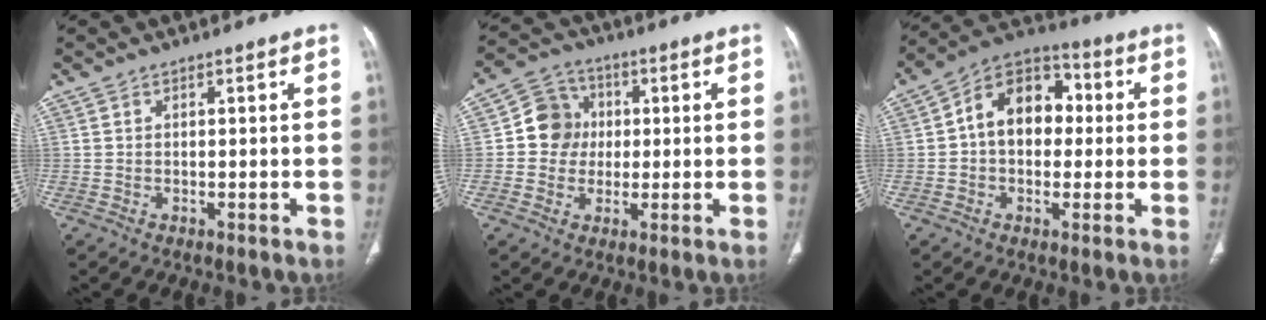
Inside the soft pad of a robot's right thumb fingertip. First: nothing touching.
{"total": 8.0, "force": [0.4, 7.4, 3.0], "torque": [-0.016, 0.012, -0.003]}
{"total": 13.6, "force": [1.4, 9.6, 9.6], "torque": [-0.115, 0.033, 0.010]}